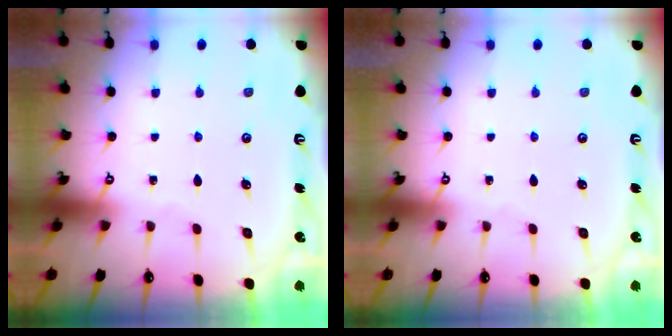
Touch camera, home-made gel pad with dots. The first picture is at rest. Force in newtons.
{"total": 0.0}